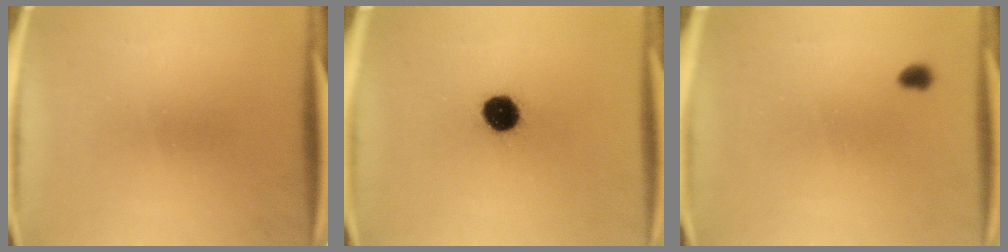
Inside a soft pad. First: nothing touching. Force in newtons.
{"total": 8.6}
{"total": 1.3}